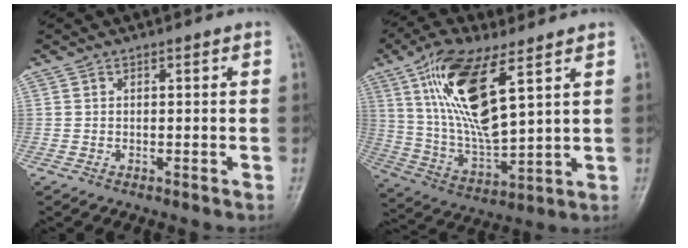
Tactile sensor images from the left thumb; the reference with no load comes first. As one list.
[{"total": 17.6, "force": [7.7, 6.0, 14.7], "torque": [-0.278, -0.030, 0.152]}]